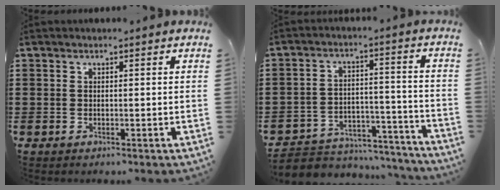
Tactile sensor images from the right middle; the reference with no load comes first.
{"total": 4.7, "force": [-4.4, 1.6, 0.3], "torque": [-0.009, 0.012, -0.091]}